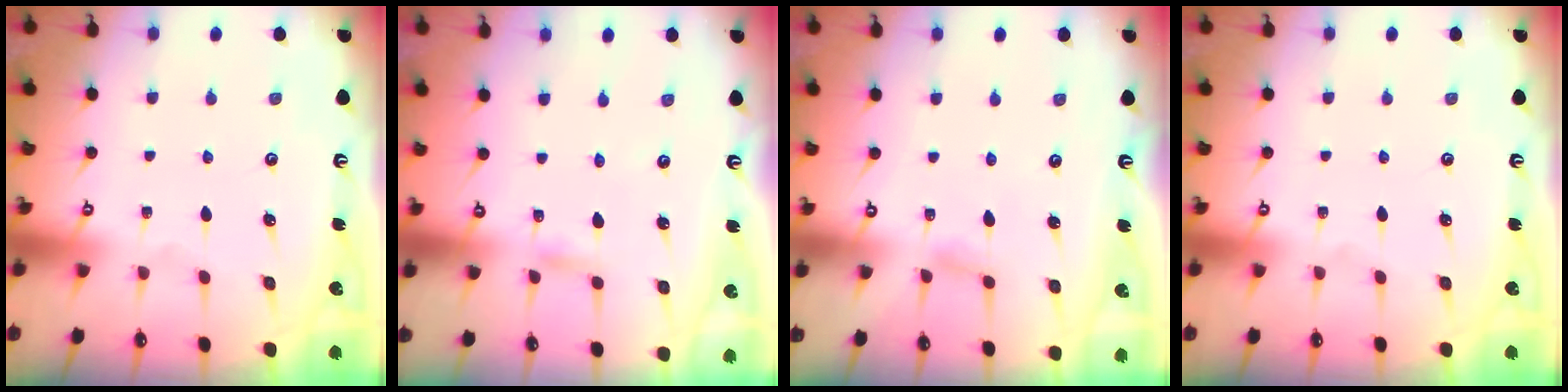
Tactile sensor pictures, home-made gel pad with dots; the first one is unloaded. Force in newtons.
{"total": 2.3, "press": 2.3, "slide": 0.2}
{"total": 4.7, "press": 4.7, "slide": 0.5}
{"total": 0.0}